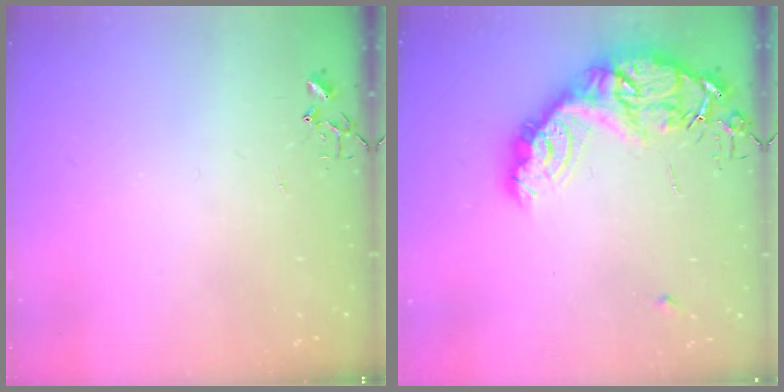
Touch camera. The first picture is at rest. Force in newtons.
{"total": 19.0, "press": 18.9, "slide": 1.7}